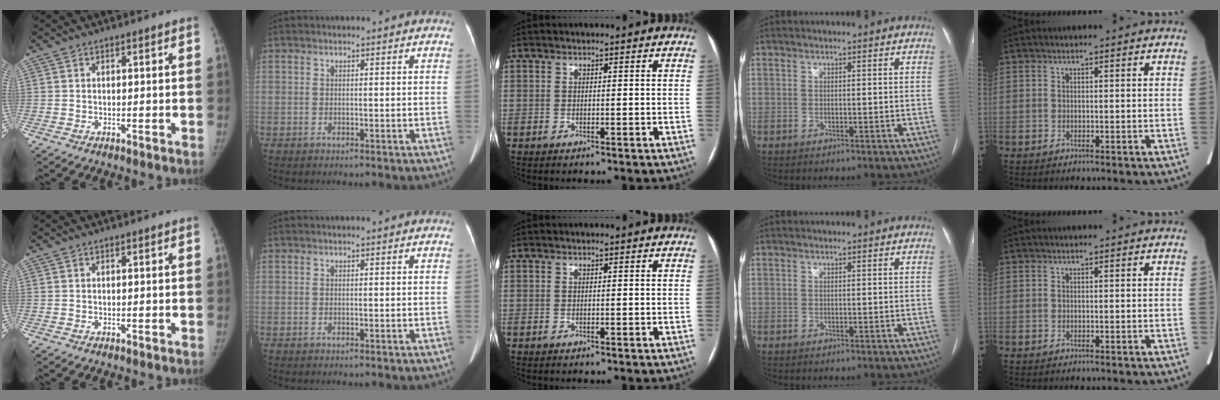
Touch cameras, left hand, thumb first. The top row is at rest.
{}